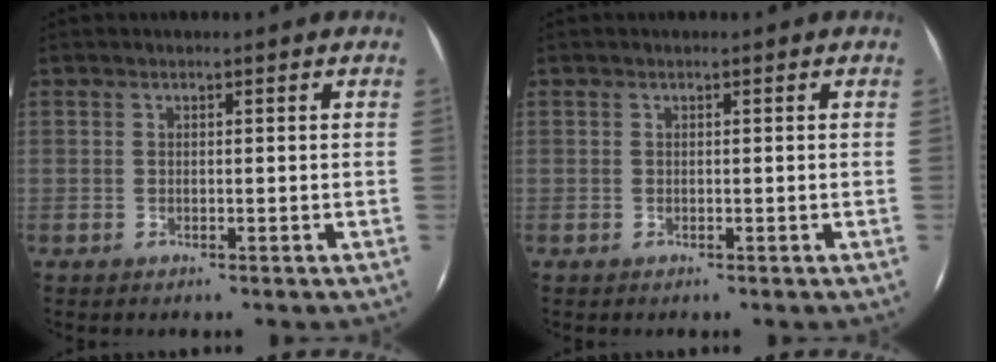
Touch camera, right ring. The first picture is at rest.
{"total": 0.0}